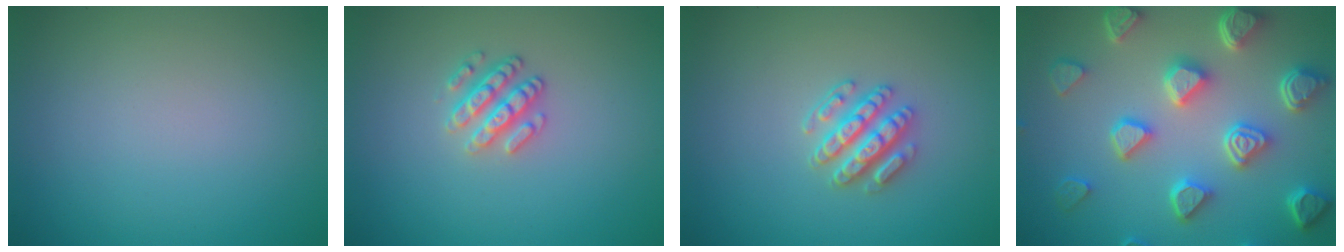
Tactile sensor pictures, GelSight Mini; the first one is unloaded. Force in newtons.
{"total": 2.5, "press": 2.4, "slide": 0.8}
{"total": 3.5, "press": 3.1, "slide": 1.5}
{"total": 7.3, "press": 6.0, "slide": 4.2}